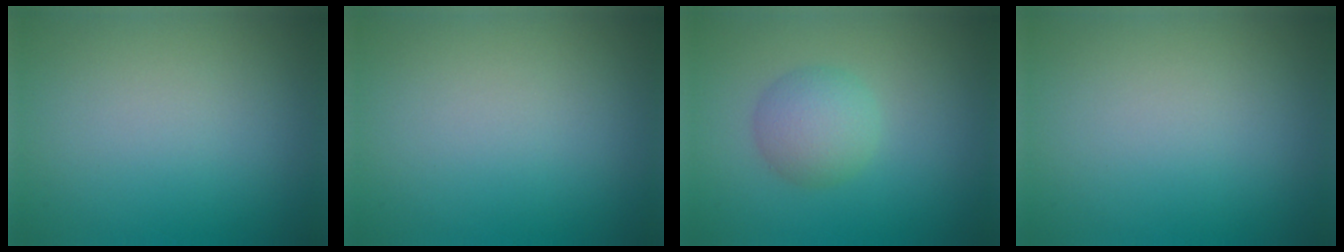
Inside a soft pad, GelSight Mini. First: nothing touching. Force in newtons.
{"total": 0.0}
{"total": 3.2, "press": 3.2, "slide": 0.1}
{"total": 0.0}